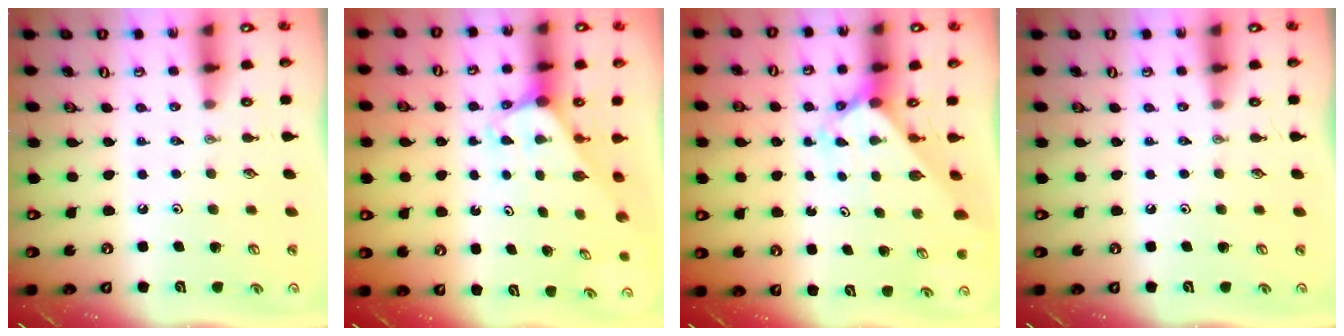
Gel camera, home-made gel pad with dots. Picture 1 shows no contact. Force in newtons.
{"total": 2.0, "press": 2.0, "slide": 0.1}
{"total": 2.4, "press": 2.4, "slide": 0.2}
{"total": 0.0}